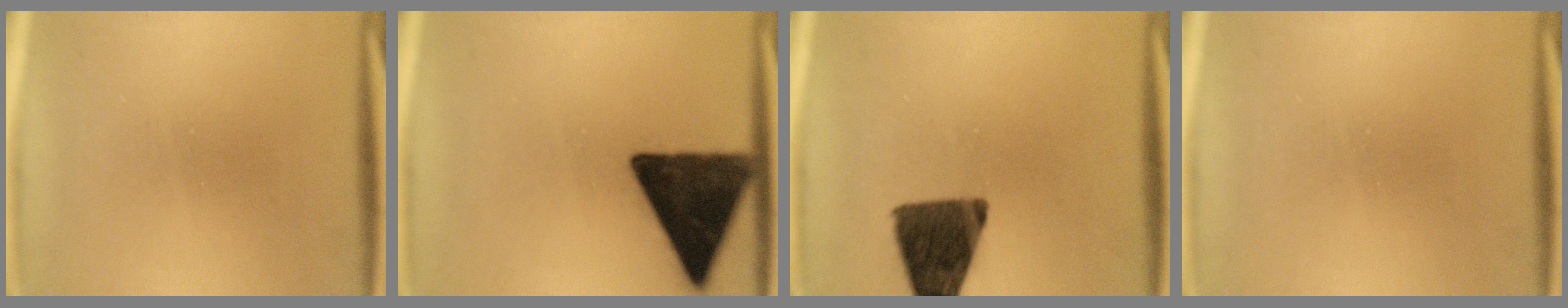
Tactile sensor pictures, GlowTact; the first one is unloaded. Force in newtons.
{"total": 13.0}
{"total": 13.7}
{"total": 0.0}